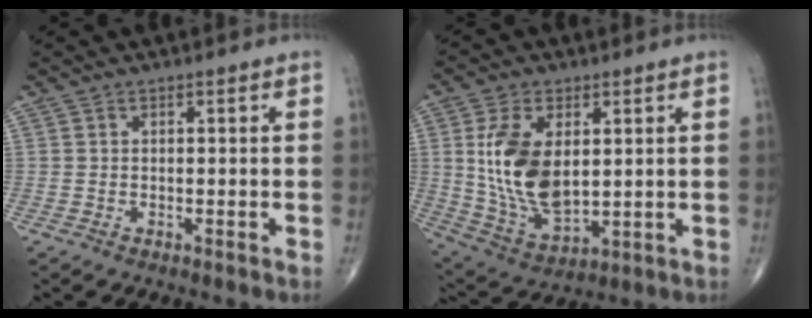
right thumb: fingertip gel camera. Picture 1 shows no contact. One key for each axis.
{"total": 15.4, "fx": 2.5, "fy": 8.7, "fz": 12.5, "tx": -0.229, "ty": -0.017, "tz": 0.061}